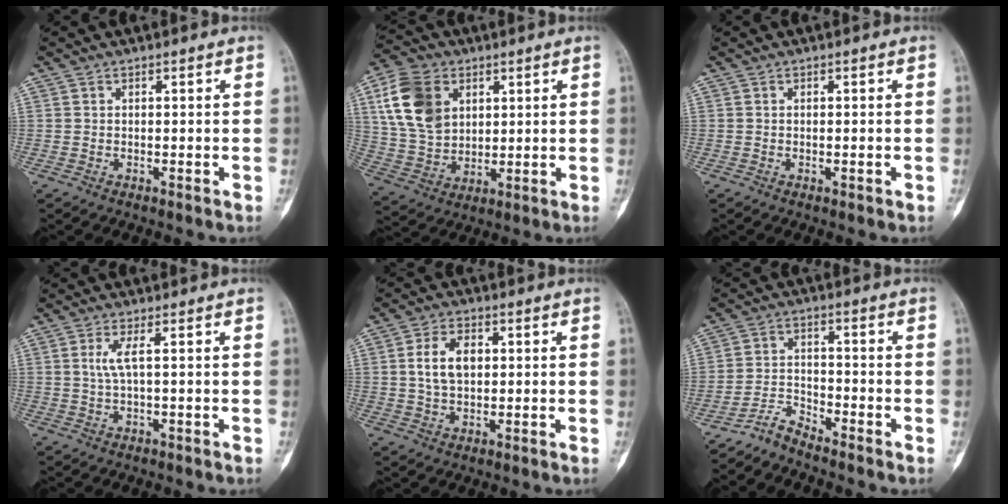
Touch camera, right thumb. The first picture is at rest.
{"total": 14.4, "force": [4.9, 10.5, 8.6], "torque": [-0.142, -0.008, 0.096]}
{"total": 0.9, "force": [-0.3, 0.2, 0.8], "torque": [-0.011, 0.001, -0.002]}
{"total": 2.8, "force": [0.6, 0.2, 2.7], "torque": [-0.077, 0.004, 0.015]}
{"total": 7.2, "force": [1.2, 4.5, 5.4], "torque": [-0.091, 0.004, 0.023]}
{"total": 4.0, "force": [-4.0, 0.2, 0.4], "torque": [-0.010, 0.025, -0.082]}